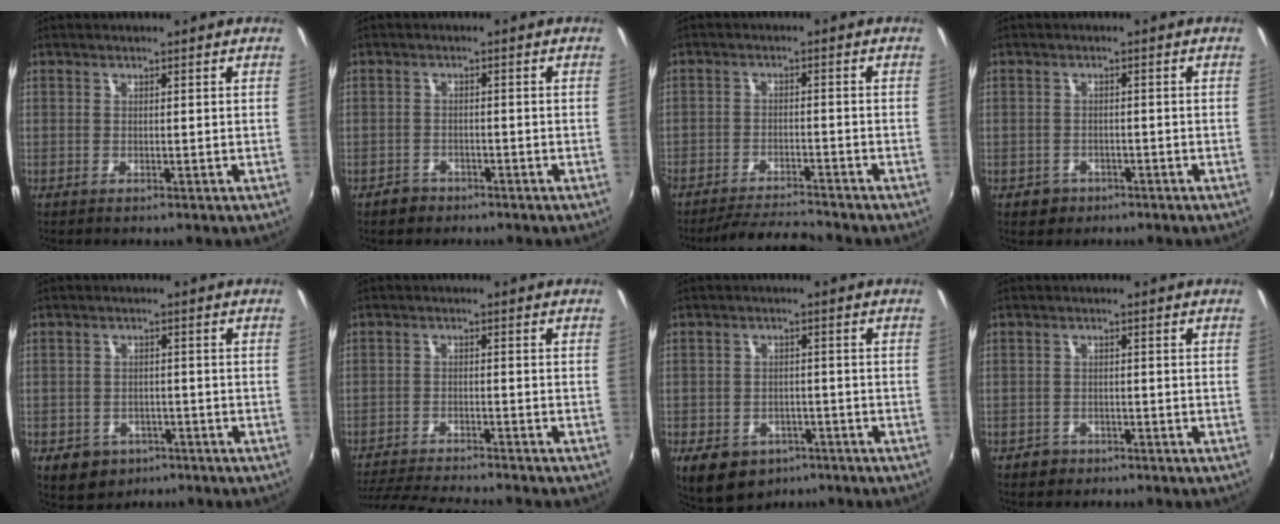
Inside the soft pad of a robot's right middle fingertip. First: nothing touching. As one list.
[{"total": 3.0, "force": [-2.2, 2.0, 0.4], "torque": [-0.017, 0.002, -0.035]}, {"total": 8.0, "force": [-7.6, 0.6, 2.3], "torque": [-0.066, 0.001, -0.123]}, {"total": 3.4, "force": [-1.8, 2.7, 0.7], "torque": [-0.023, 0.000, -0.025]}, {"total": 7.2, "force": [-3.8, 5.6, 2.5], "torque": [-0.064, -0.005, -0.047]}, {"total": 11.7, "force": [-10.8, 0.9, 4.4], "torque": [-0.106, -0.019, -0.175]}, {"total": 10.4, "force": [-6.1, 7.3, 4.4], "torque": [-0.106, -0.007, -0.080]}, {"total": 2.8, "force": [-1.8, 2.1, 0.4], "torque": [-0.016, 0.000, -0.027]}]